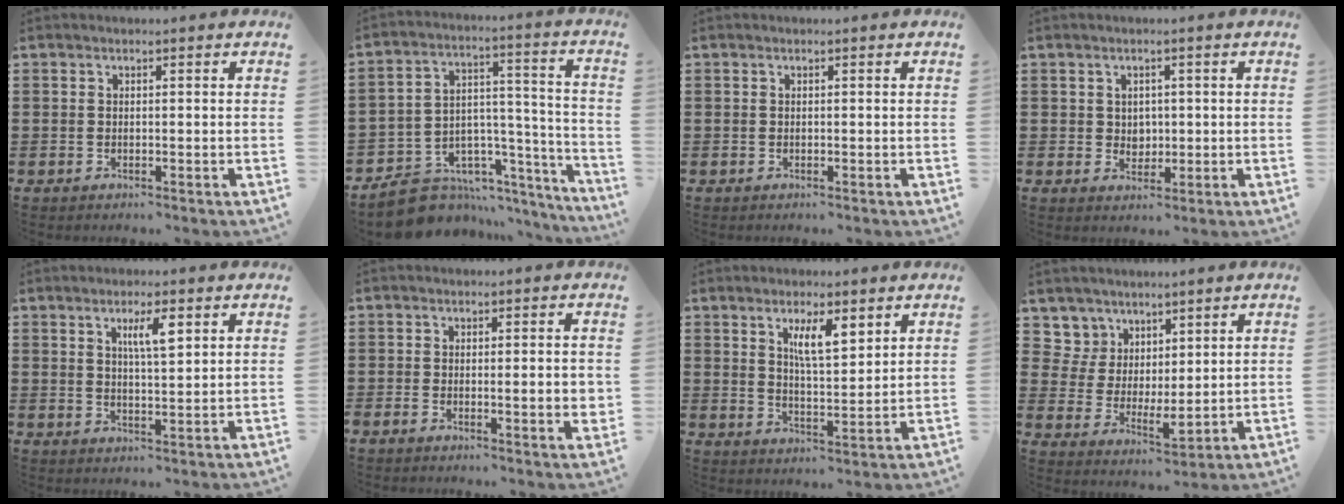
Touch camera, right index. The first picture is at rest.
{"total": 8.6, "force": [-6.8, 5.1, 1.2], "torque": [-0.026, 0.015, -0.118]}
{"total": 0.0}
{"total": 2.3, "force": [0.9, 2.1, 0.6], "torque": [-0.012, 0.009, 0.012]}
{"total": 4.4, "force": [2.0, 0.9, 3.8], "torque": [-0.072, 0.005, 0.030]}
{"total": 3.3, "force": [-0.8, 0.6, 3.1], "torque": [-0.049, -0.003, -0.014]}
{"total": 5.7, "force": [3.1, 1.6, 4.5], "torque": [-0.089, 0.001, 0.051]}
{"total": 5.5, "force": [4.1, 3.6, -0.4], "torque": [-0.030, -0.023, 0.079]}